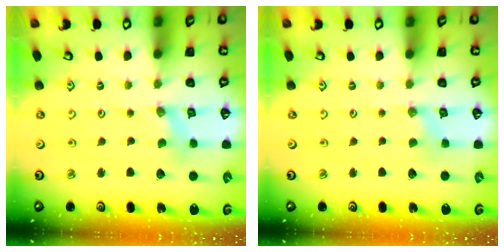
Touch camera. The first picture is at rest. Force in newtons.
{"total": 0.0}